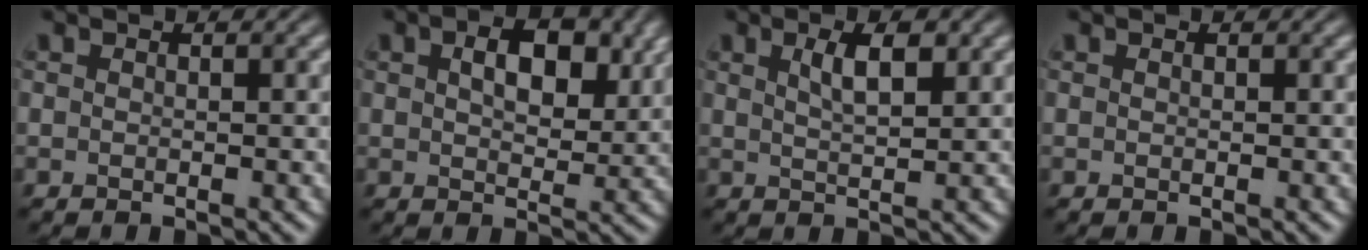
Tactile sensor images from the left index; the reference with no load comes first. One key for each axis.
{"total": 4.9, "fx": 1.8, "fy": 2.7, "fz": 3.7, "tx": -0.060, "ty": 0.001, "tz": 0.028}
{"total": 3.0, "fx": 1.4, "fy": 0.8, "fz": 2.5, "tx": -0.040, "ty": 0.004, "tz": 0.024}
{"total": 0.0}